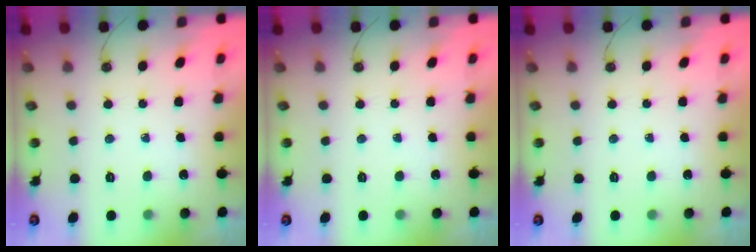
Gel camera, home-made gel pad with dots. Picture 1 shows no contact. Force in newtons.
{"total": 0.0}
{"total": 0.0}